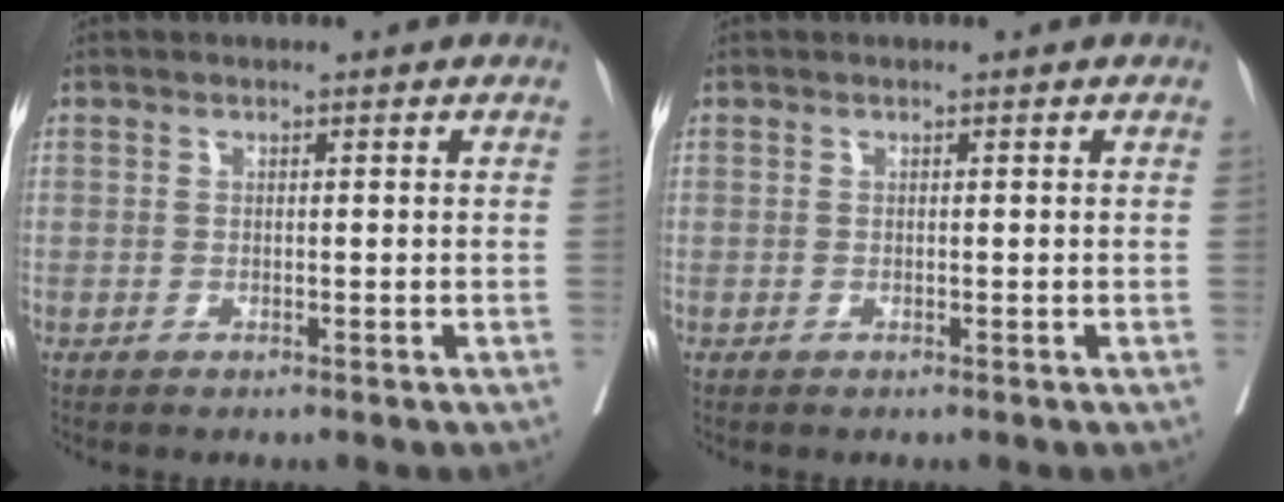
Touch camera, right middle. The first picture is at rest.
{"total": 0.0}